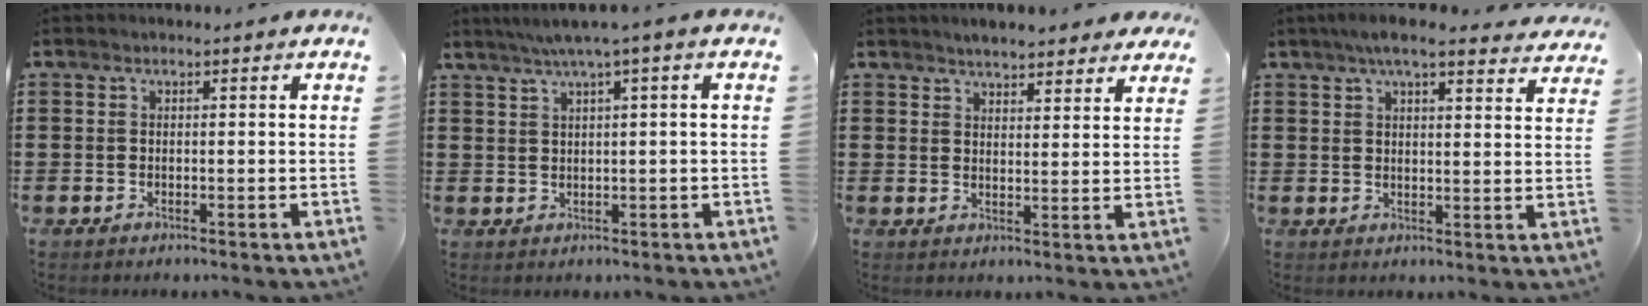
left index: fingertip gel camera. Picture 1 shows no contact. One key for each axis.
{"total": 2.8, "fx": 1.1, "fy": -0.3, "fz": 2.6, "tx": -0.049, "ty": -0.003, "tz": 0.018}
{"total": 3.8, "fx": 3.7, "fy": 0.6, "fz": 0.7, "tx": -0.024, "ty": -0.006, "tz": 0.068}
{"total": 5.7, "fx": 4.8, "fy": 0.8, "fz": 2.9, "tx": -0.070, "ty": -0.004, "tz": 0.088}